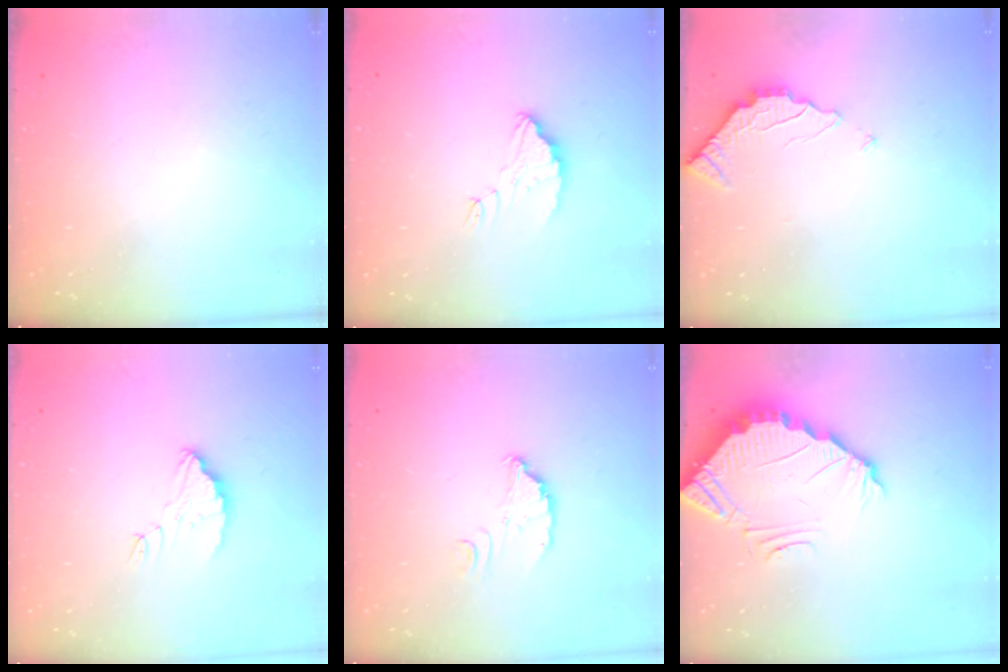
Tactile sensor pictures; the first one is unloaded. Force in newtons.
{"total": 3.6, "press": 3.6, "slide": 0.2}
{"total": 2.3, "press": 2.3, "slide": 0.2}
{"total": 3.6, "press": 3.6, "slide": 0.2}
{"total": 3.5, "press": 3.5, "slide": 0.3}
{"total": 4.2, "press": 4.2, "slide": 0.2}